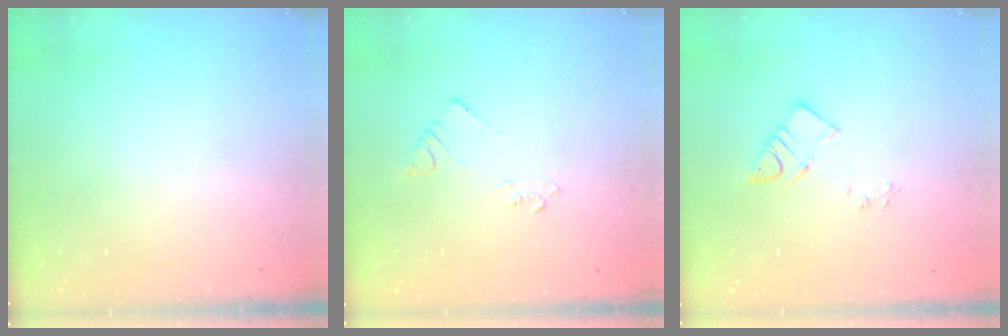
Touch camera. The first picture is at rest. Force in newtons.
{"total": 3.6, "press": 3.6, "slide": 0.6}
{"total": 6.0, "press": 6.0, "slide": 0.2}